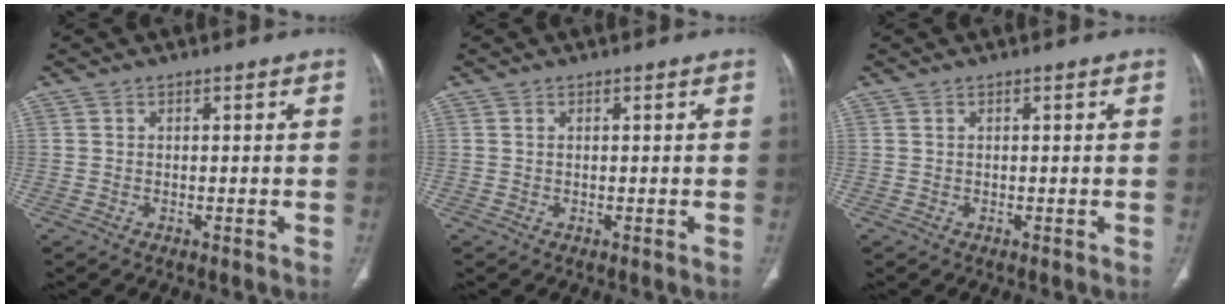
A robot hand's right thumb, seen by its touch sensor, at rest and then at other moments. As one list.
[{"total": 0.0}, {"total": 0.0}]